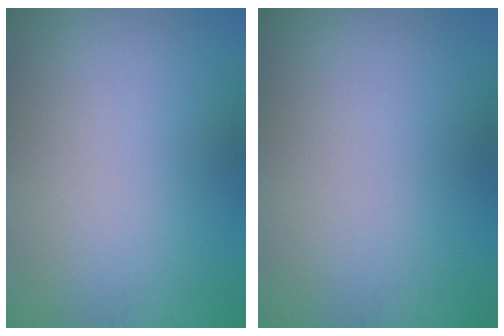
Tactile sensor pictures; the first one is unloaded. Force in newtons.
{"total": 0.0}